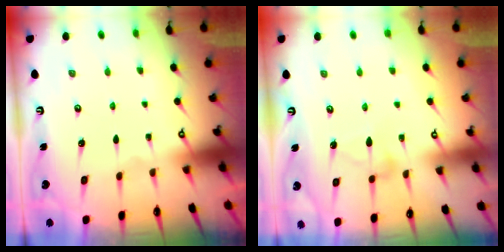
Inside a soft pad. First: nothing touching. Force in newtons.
{"total": 3.3, "press": 3.3, "slide": 0.2}